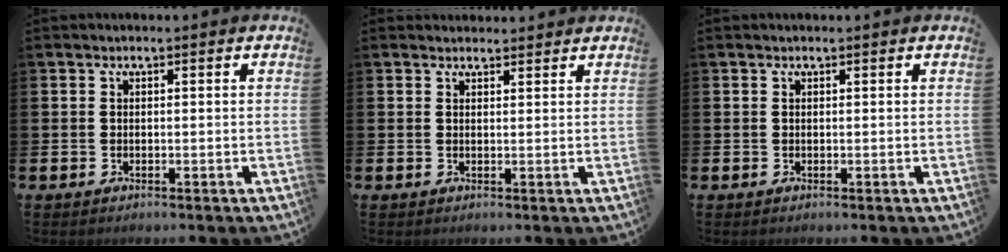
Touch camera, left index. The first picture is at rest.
{"total": 1.6, "force": [1.6, 0.4, -0.1], "torque": [0.010, -0.005, 0.027]}
{"total": 0.0}